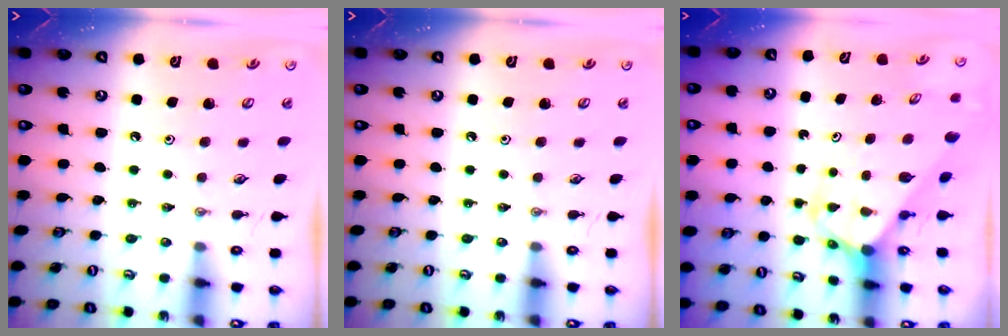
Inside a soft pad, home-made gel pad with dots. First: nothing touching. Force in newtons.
{"total": 0.0}
{"total": 2.8, "press": 2.8, "slide": 0.2}